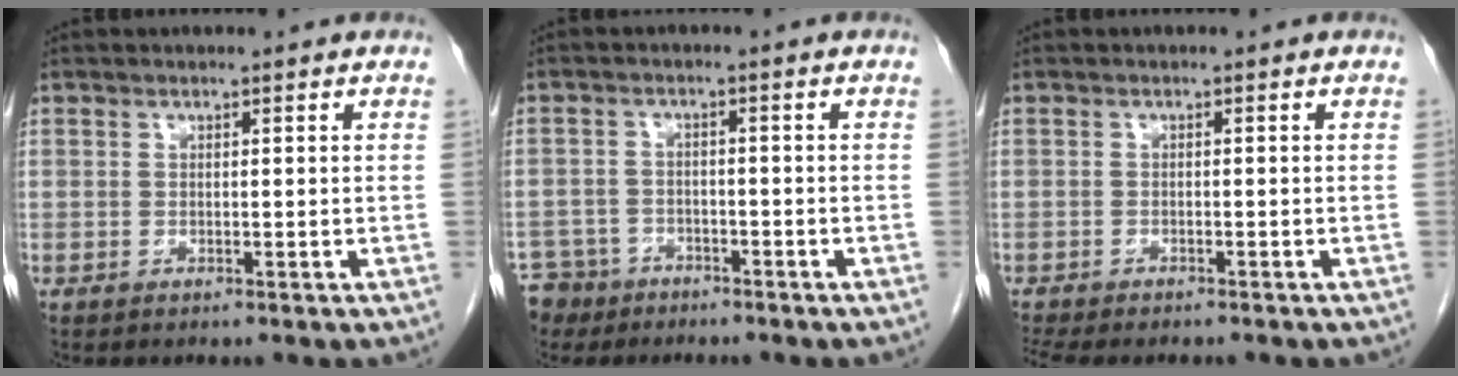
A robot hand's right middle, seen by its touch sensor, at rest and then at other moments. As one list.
[{"total": 6.6, "force": [-5.0, 4.3, 0.3], "torque": [-0.014, 0.002, -0.085]}, {"total": 7.6, "force": [-6.7, 1.6, 3.3], "torque": [-0.053, -0.006, -0.097]}]